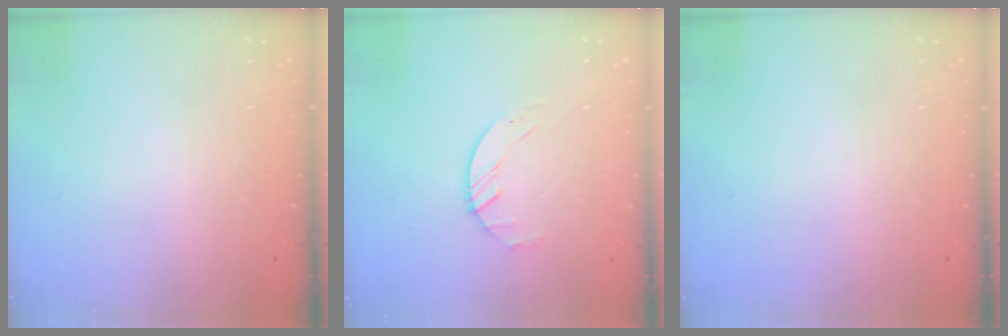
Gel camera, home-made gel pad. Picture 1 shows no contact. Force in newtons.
{"total": 2.1, "press": 2.1, "slide": 0.3}
{"total": 0.0}